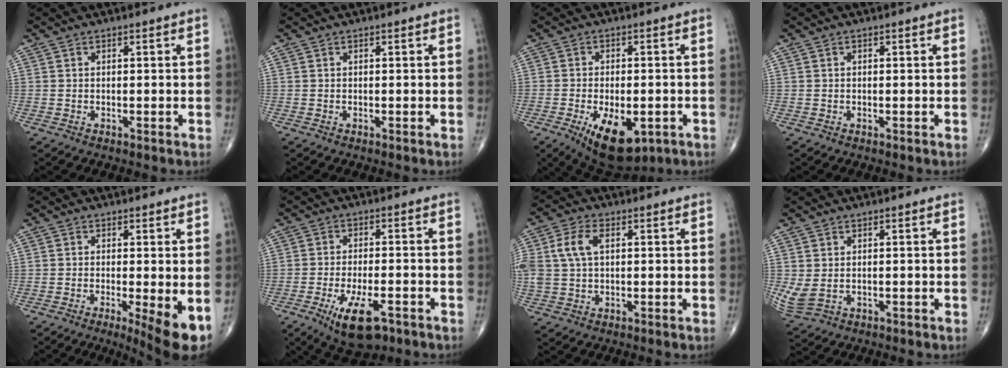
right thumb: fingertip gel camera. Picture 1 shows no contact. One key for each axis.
{"total": 0.0}
{"total": 13.0, "fx": -5.2, "fy": 6.4, "fz": 10.1, "tx": -0.153, "ty": 0.000, "tz": -0.066}
{"total": 0.0}
{"total": 7.6, "fx": -2.2, "fy": 1.6, "fz": 7.1, "tx": -0.108, "ty": -0.020, "tz": -0.034}
{"total": 10.4, "fx": -5.4, "fy": 4.1, "fz": 8.0, "tx": -0.135, "ty": 0.009, "tz": -0.081}
{"total": 6.8, "fx": 1.6, "fy": 4.0, "fz": 5.3, "tx": -0.126, "ty": 0.013, "tz": 0.032}
{"total": 4.0, "fx": -0.3, "fy": 2.7, "fz": 2.9, "tx": -0.076, "ty": -0.003, "tz": 0.007}